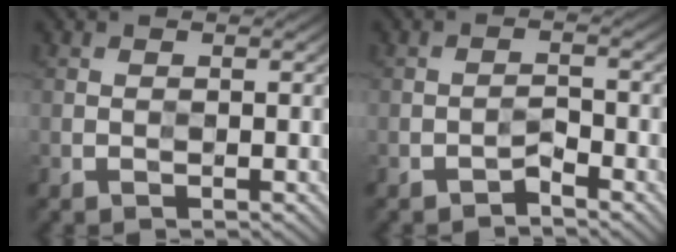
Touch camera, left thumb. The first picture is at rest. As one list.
[{"total": 1.4, "force": [-1.3, 0.3, 0.4], "torque": [-0.002, 0.007, -0.029]}]